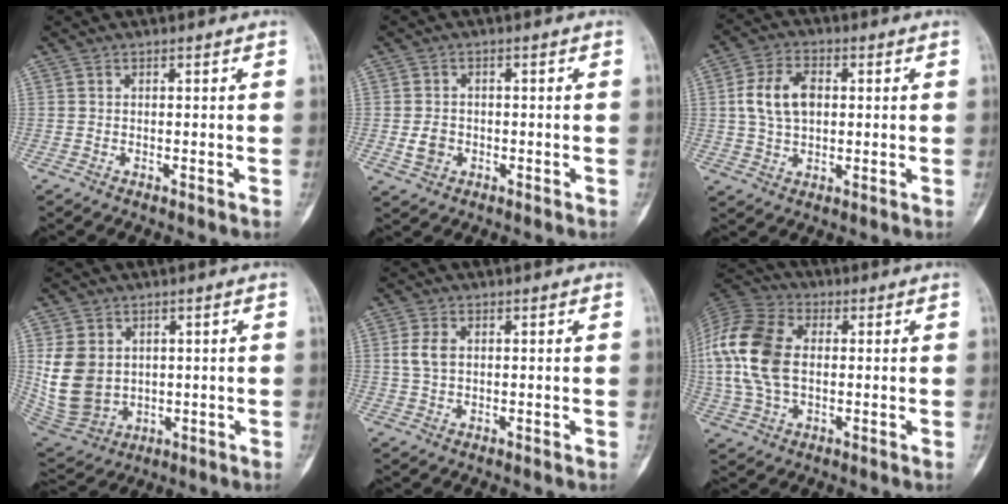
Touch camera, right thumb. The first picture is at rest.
{"total": 3.6, "force": [-0.9, 2.9, 1.8], "torque": [-0.021, 0.006, -0.013]}
{"total": 9.0, "force": [1.2, 5.9, 6.8], "torque": [-0.121, 0.010, 0.022]}
{"total": 12.0, "force": [1.5, 9.6, 6.9], "torque": [-0.116, -0.008, 0.053]}
{"total": 3.8, "force": [0.7, 2.5, 2.8], "torque": [-0.060, 0.004, 0.015]}
{"total": 20.3, "force": [1.9, 13.5, 15.1], "torque": [-0.344, 0.012, 0.034]}